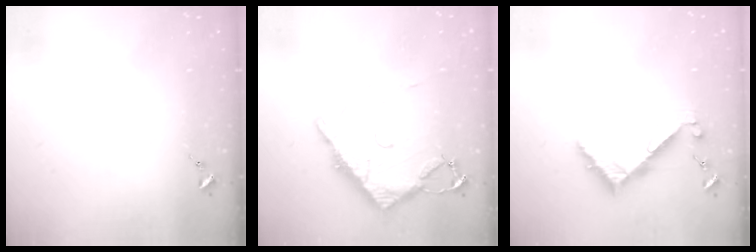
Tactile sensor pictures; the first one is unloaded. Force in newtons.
{"total": 11.5, "press": 11.5, "slide": 1.1}
{"total": 6.3, "press": 6.3, "slide": 0.5}